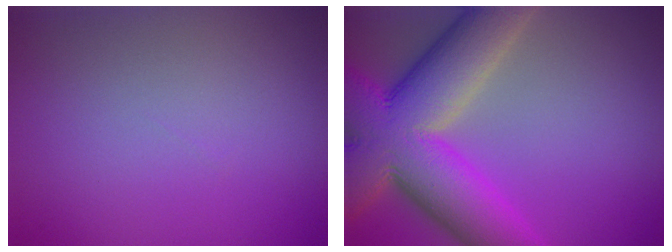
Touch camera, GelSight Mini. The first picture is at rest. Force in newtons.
{"total": 13.6, "press": 13.5, "slide": 1.0}